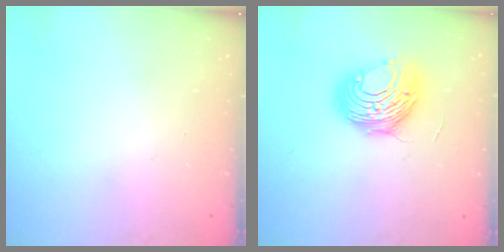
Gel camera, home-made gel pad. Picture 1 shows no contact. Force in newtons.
{"total": 11.0, "press": 11.0, "slide": 0.6}